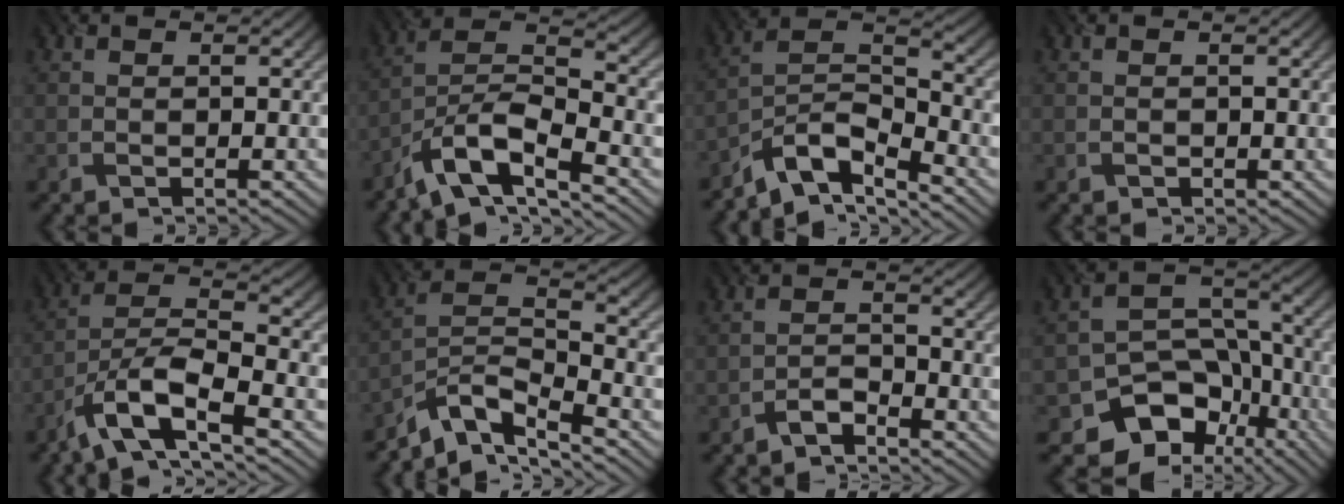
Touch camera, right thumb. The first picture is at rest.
{"total": 10.4, "force": [-7.3, 3.2, 6.7], "torque": [-0.118, 0.004, -0.153]}
{"total": 9.4, "force": [-7.1, 3.1, 5.2], "torque": [-0.091, -0.003, -0.150]}
{"total": 0.6, "force": [-0.3, 0.5, 0.1], "torque": [0.002, -0.005, -0.005]}
{"total": 10.2, "force": [-6.4, 2.9, 7.4], "torque": [-0.133, 0.001, -0.130]}
{"total": 8.9, "force": [-6.8, 2.7, 5.1], "torque": [-0.090, -0.004, -0.145]}
{"total": 2.7, "force": [-2.3, 0.8, 1.2], "torque": [-0.018, 0.008, -0.049]}
{"total": 11.2, "force": [-5.9, 7.9, 5.2], "torque": [-0.078, -0.019, -0.105]}